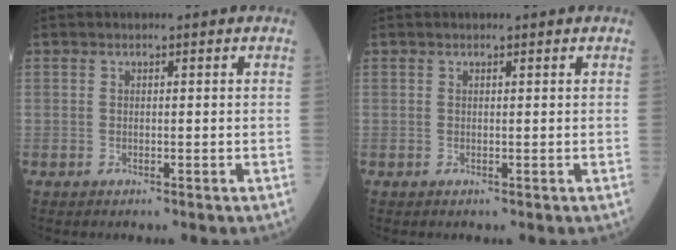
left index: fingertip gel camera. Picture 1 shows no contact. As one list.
[{"total": 0.0}]